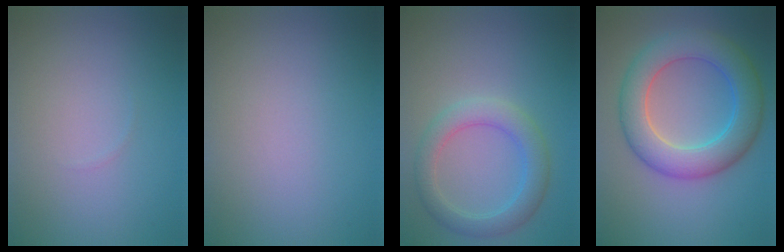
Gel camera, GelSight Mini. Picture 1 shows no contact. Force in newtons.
{"total": 0.0}
{"total": 3.8, "press": 3.8, "slide": 0.3}
{"total": 7.2, "press": 7.2, "slide": 0.2}